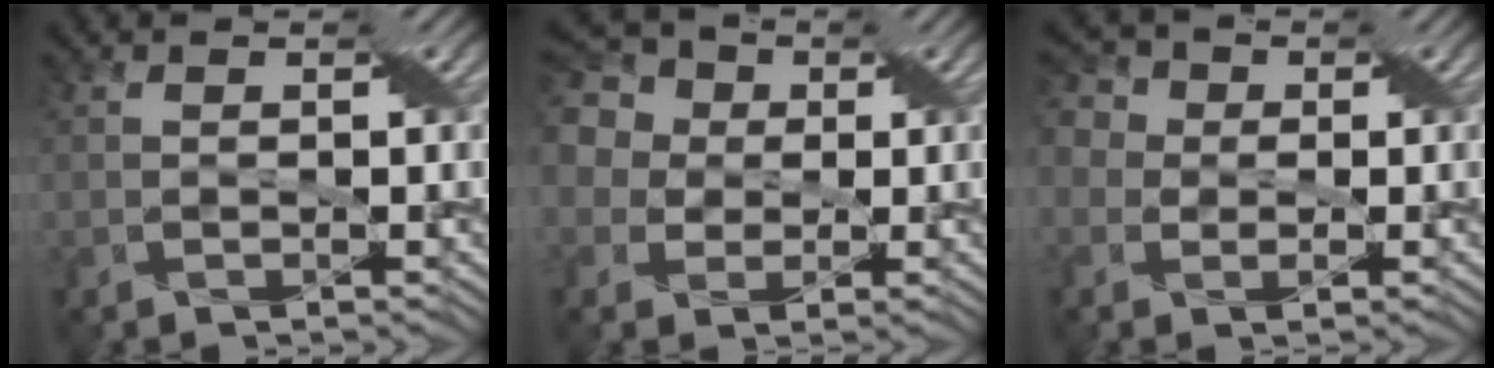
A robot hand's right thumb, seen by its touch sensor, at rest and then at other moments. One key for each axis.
{"total": 11.0, "fx": 3.1, "fy": 9.3, "fz": 5.0, "tx": -0.171, "ty": 0.035, "tz": 0.036}
{"total": 5.9, "fx": 0.9, "fy": 5.0, "fz": 2.9, "tx": -0.088, "ty": 0.019, "tz": -0.010}